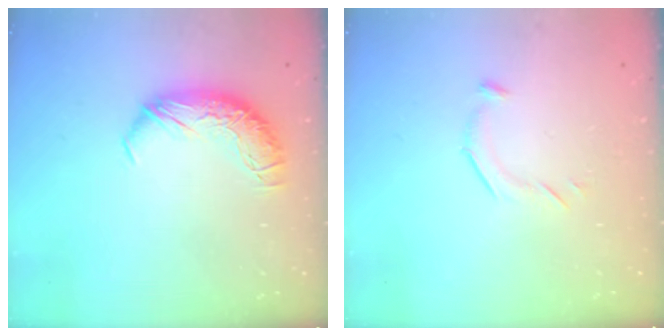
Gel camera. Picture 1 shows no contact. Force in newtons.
{"total": 7.1, "press": 7.0, "slide": 0.8}